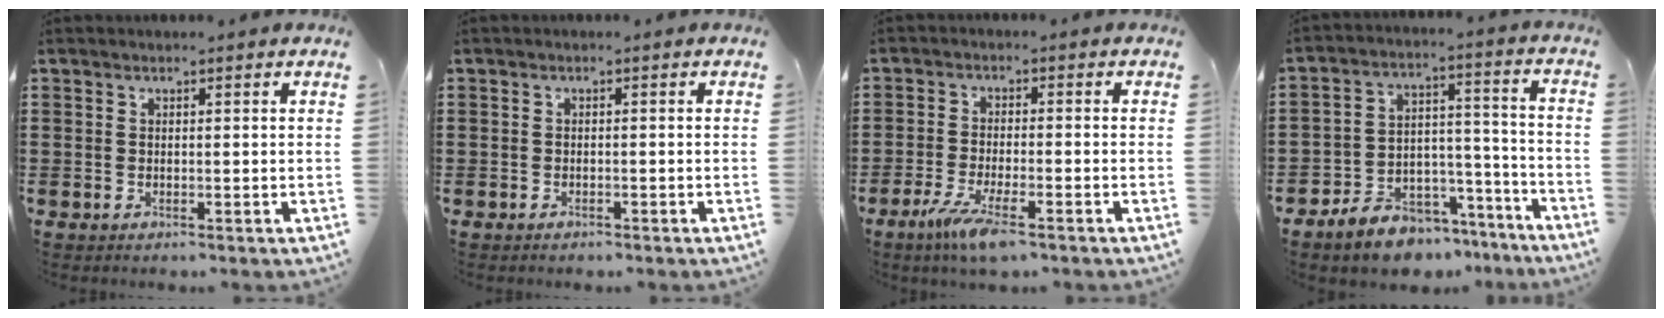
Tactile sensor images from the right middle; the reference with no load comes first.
{"total": 0.7, "force": [-0.6, 0.3, 0.0], "torque": [-0.002, 0.001, -0.014]}
{"total": 5.9, "force": [-3.7, 0.8, 4.6], "torque": [-0.105, -0.019, -0.070]}
{"total": 7.2, "force": [-6.4, 3.1, 1.1], "torque": [-0.020, 0.028, -0.122]}